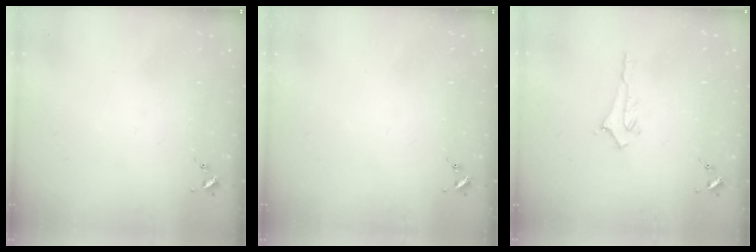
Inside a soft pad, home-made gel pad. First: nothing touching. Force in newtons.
{"total": 0.0}
{"total": 2.9, "press": 2.9, "slide": 0.3}